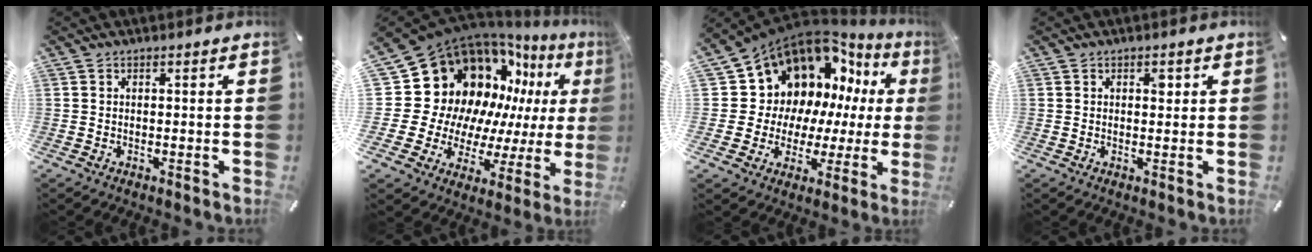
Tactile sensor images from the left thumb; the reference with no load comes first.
{"total": 18.9, "force": [8.8, 14.8, 7.7], "torque": [-0.119, -0.112, 0.203]}
{"total": 14.8, "force": [7.6, 11.3, 5.6], "torque": [-0.091, -0.084, 0.151]}
{"total": 1.8, "force": [0.7, 1.2, 1.2], "torque": [-0.010, -0.001, 0.007]}